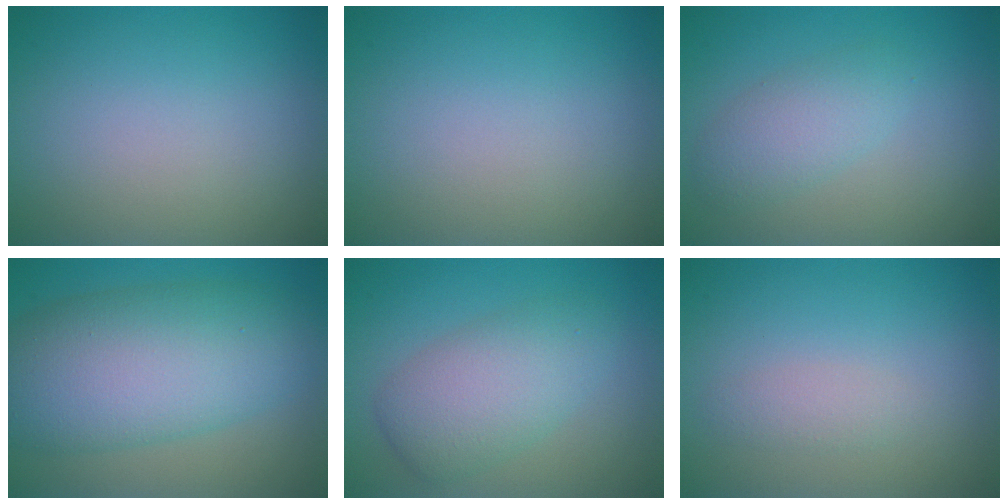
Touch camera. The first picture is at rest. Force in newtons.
{"total": 0.0}
{"total": 2.8, "press": 2.8, "slide": 0.1}
{"total": 10.7, "press": 10.7, "slide": 0.5}
{"total": 5.2, "press": 5.2, "slide": 0.2}
{"total": 1.1, "press": 1.1, "slide": 0.0}